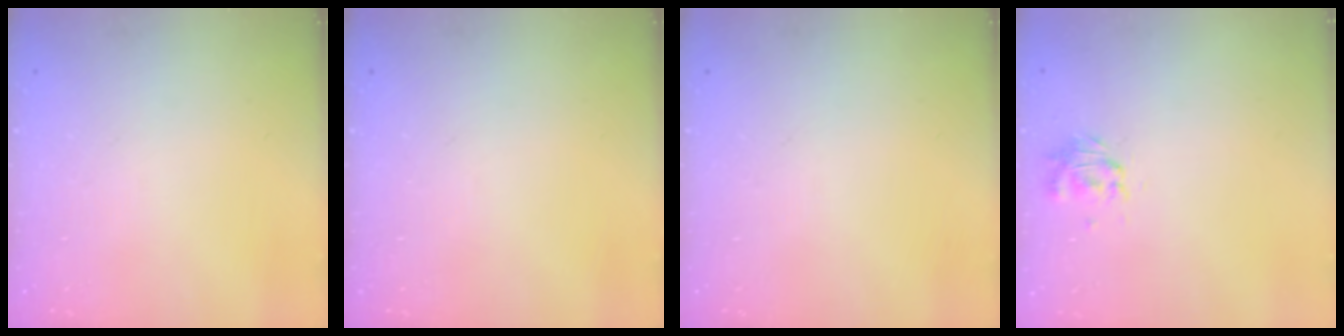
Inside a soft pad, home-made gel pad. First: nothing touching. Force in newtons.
{"total": 0.0}
{"total": 0.0}
{"total": 1.3, "press": 1.2, "slide": 0.4}